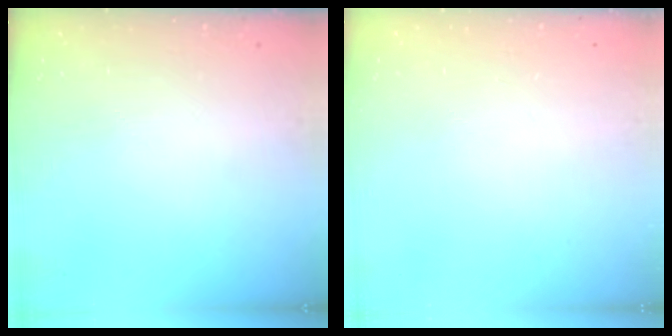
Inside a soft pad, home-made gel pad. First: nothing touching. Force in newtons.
{"total": 2.6, "press": 2.6, "slide": 0.2}